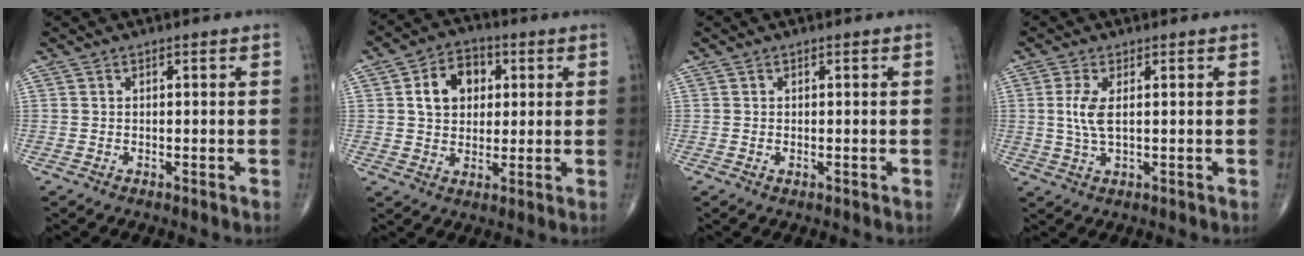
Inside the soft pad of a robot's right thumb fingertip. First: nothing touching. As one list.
[{"total": 9.5, "force": [2.3, 7.2, 5.8], "torque": [-0.065, 0.004, 0.033]}, {"total": 0.6, "force": [-0.1, 0.4, 0.4], "torque": [-0.009, 0.000, -0.001]}, {"total": 4.7, "force": [0.6, 1.7, 4.3], "torque": [-0.105, -0.004, 0.015]}]